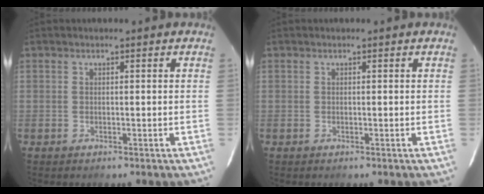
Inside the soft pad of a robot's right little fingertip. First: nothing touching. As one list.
[{"total": 0.0}]